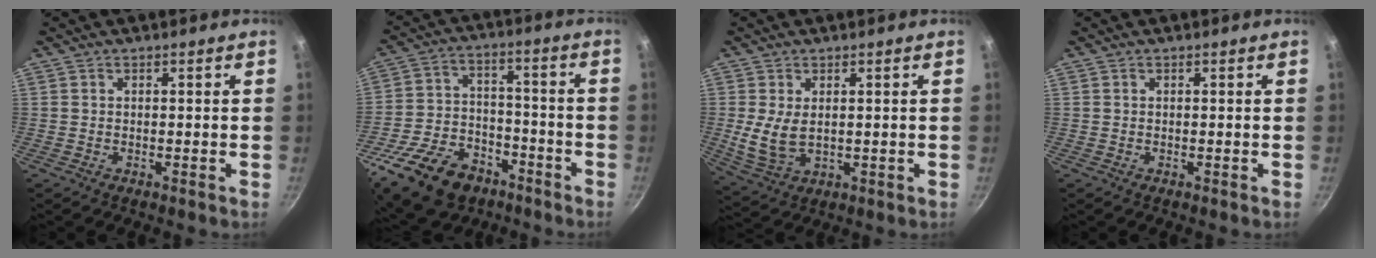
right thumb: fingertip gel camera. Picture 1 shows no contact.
{"total": 20.3, "force": [-11.7, 12.8, 10.5], "torque": [-0.188, 0.054, -0.195]}
{"total": 7.0, "force": [0.9, 4.1, 5.6], "torque": [-0.111, -0.017, 0.030]}
{"total": 0.0}